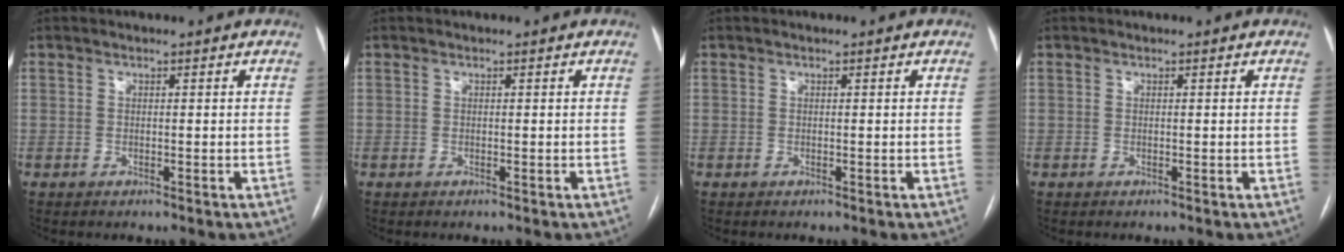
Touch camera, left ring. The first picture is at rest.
{"total": 0.0}
{"total": 0.0}
{"total": 0.0}